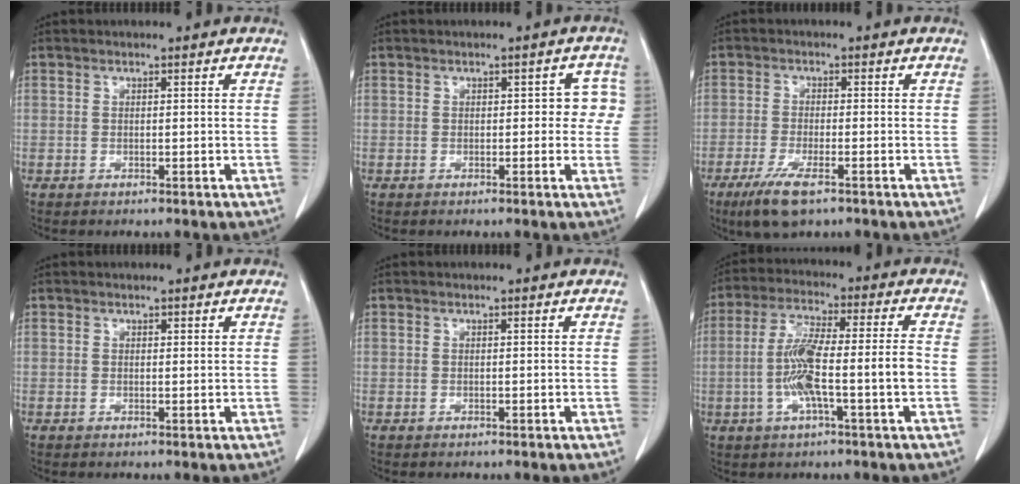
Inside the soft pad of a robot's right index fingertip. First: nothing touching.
{"total": 3.3, "force": [0.1, 2.0, 2.6], "torque": [-0.013, 0.025, -0.002]}
{"total": 6.4, "force": [-4.0, 1.3, 4.9], "torque": [-0.100, -0.016, -0.068]}
{"total": 0.0}
{"total": 0.0}
{"total": 9.9, "force": [-2.1, 0.4, 9.7], "torque": [-0.193, 0.013, -0.040]}